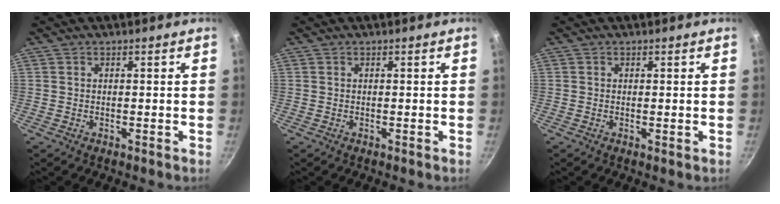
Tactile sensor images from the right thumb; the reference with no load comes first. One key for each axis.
{"total": 0.0}
{"total": 0.0}